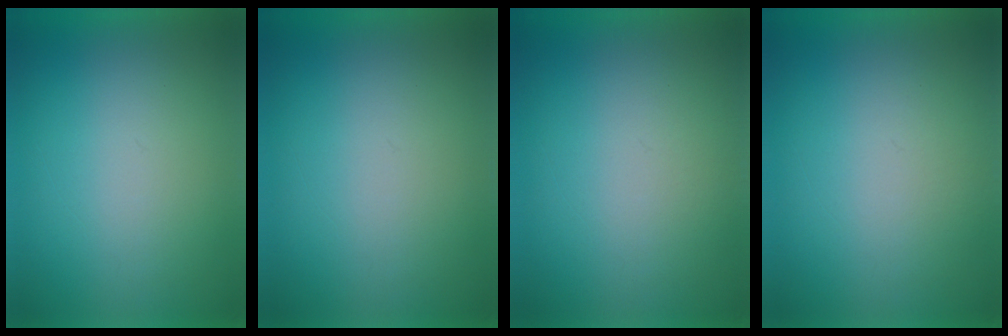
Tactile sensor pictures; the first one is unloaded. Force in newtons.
{"total": 0.0}
{"total": 1.2}
{"total": 1.2}